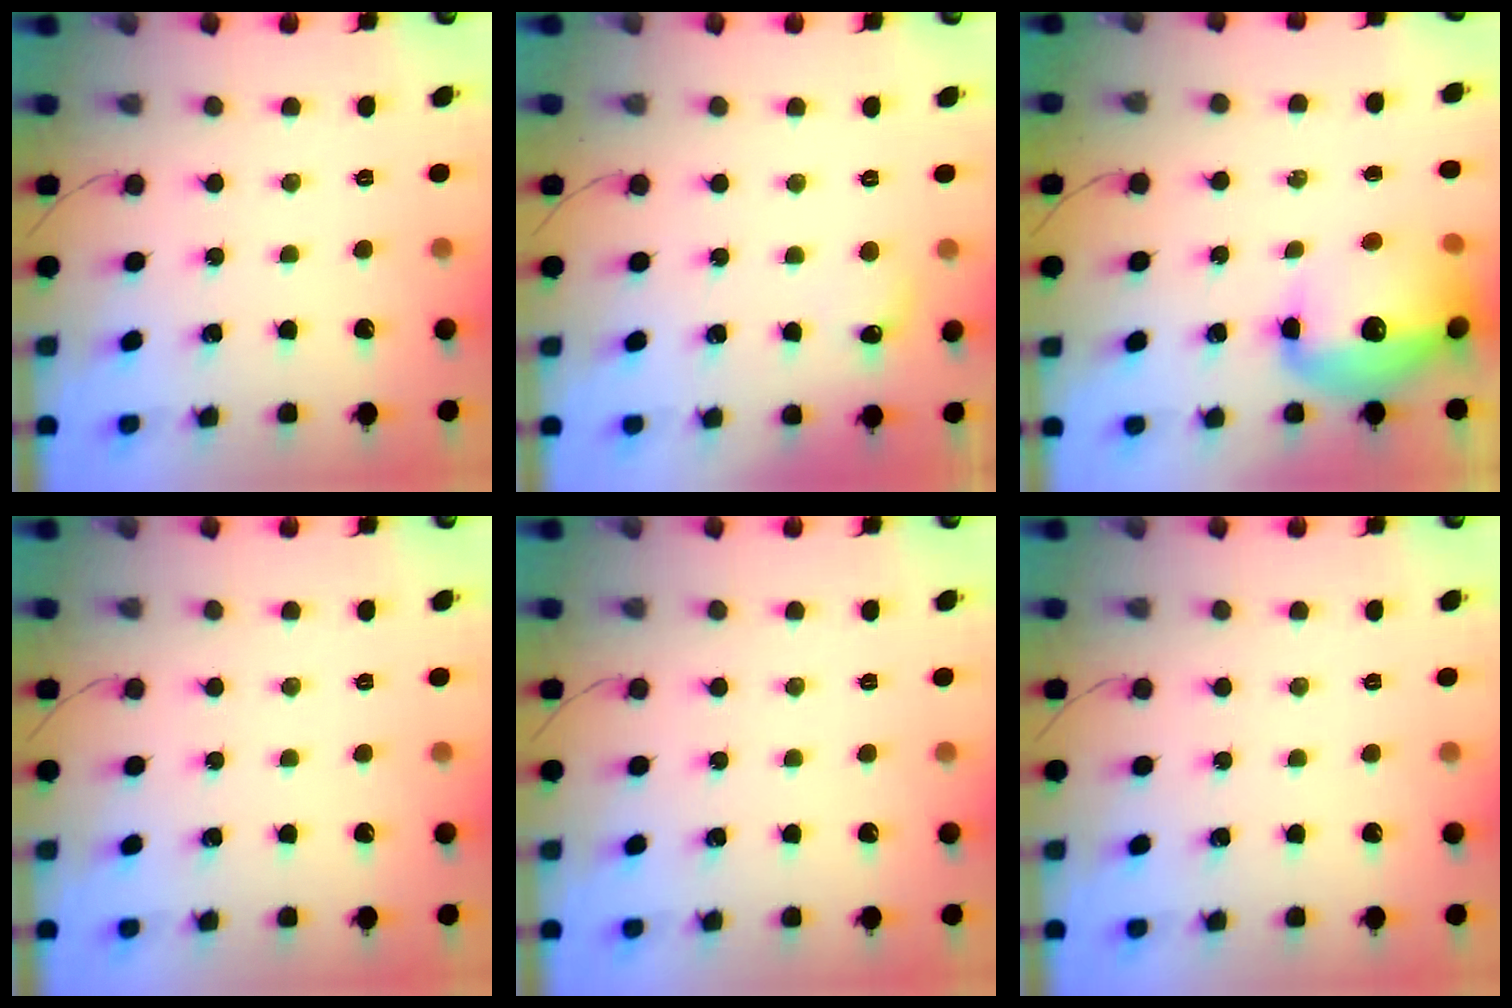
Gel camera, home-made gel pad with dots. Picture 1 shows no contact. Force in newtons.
{"total": 5.6, "press": 5.4, "slide": 1.7}
{"total": 14.1, "press": 13.7, "slide": 3.3}
{"total": 0.0}
{"total": 0.0}
{"total": 0.0}